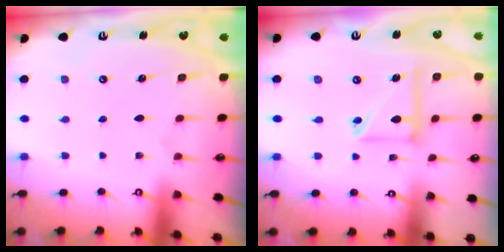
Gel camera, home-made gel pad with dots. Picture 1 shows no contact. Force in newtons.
{"total": 10.2, "press": 10.2, "slide": 1.0}